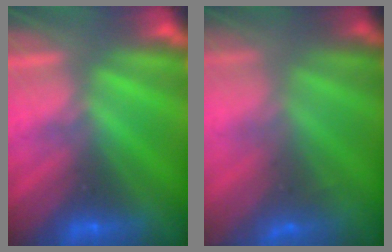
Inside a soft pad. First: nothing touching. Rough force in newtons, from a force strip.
{"total": 7.3}